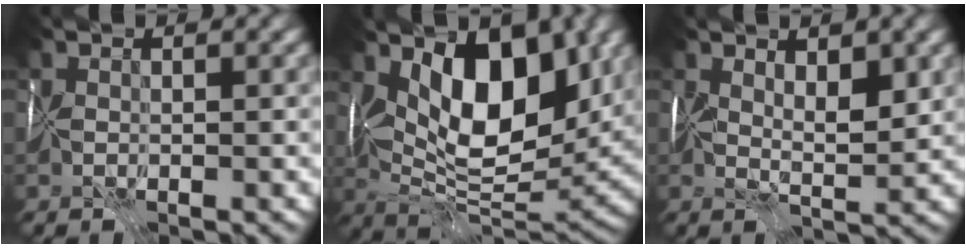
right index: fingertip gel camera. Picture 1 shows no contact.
{"total": 11.2, "force": [3.4, 5.4, 9.2], "torque": [-0.109, -0.009, 0.055]}
{"total": 2.5, "force": [1.5, 0.6, 1.9], "torque": [-0.019, -0.009, 0.028]}